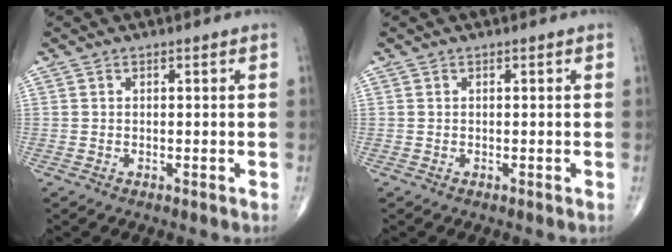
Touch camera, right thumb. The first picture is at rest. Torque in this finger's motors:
{"motor_torque": [0.00, 0.00, 0.02, 0.01, 0.00]}